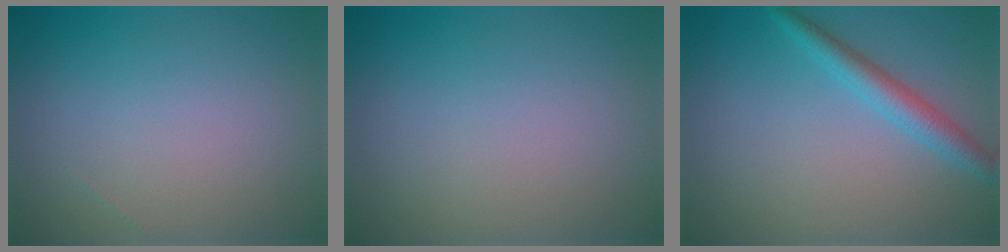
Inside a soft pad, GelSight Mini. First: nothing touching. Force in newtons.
{"total": 0.0}
{"total": 2.9, "press": 2.9, "slide": 0.1}